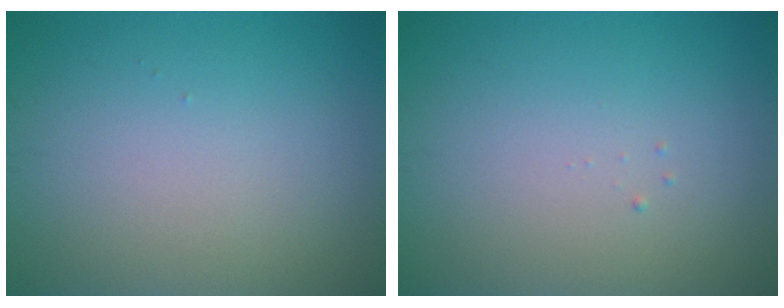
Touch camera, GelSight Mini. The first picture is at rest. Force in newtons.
{"total": 0.0}